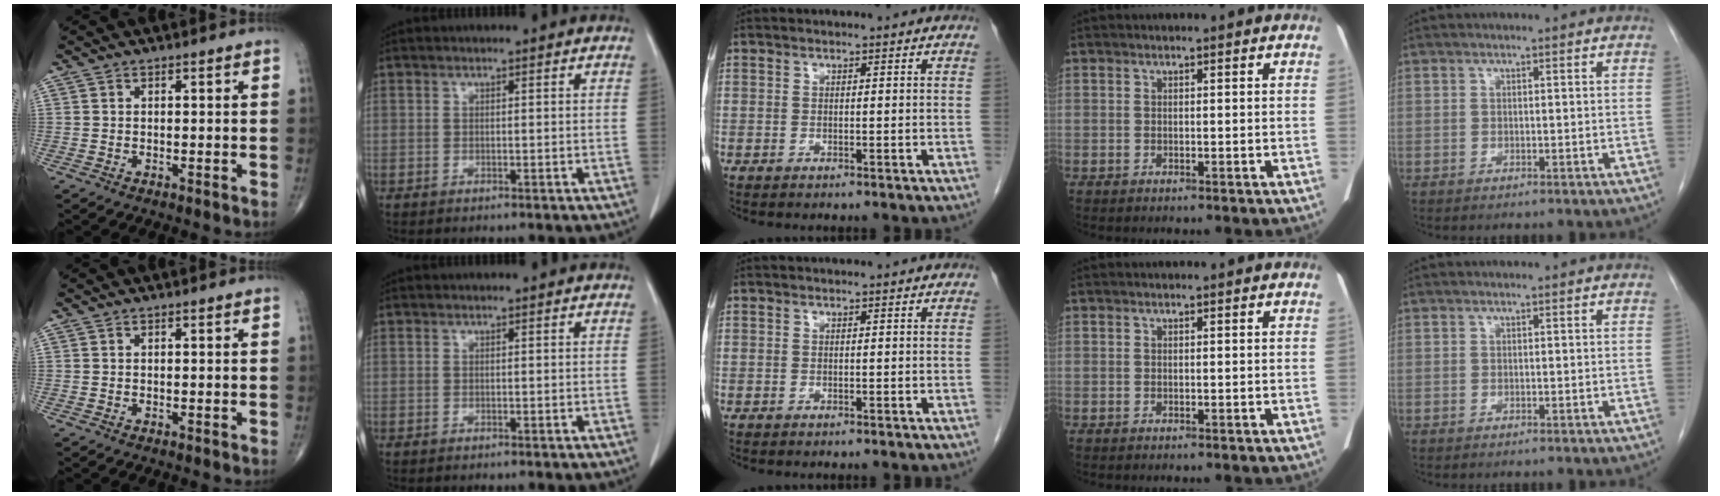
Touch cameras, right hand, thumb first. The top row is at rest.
{}